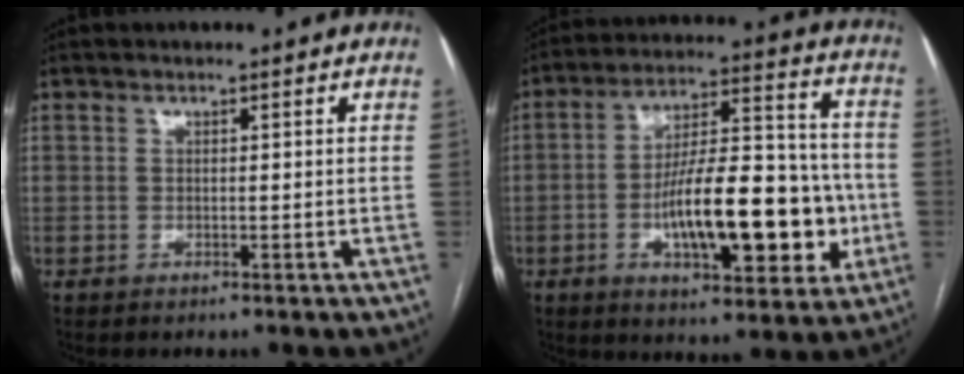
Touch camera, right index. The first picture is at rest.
{"total": 18.8, "force": [-4.3, 6.3, 17.1], "torque": [-0.272, 0.023, -0.061]}